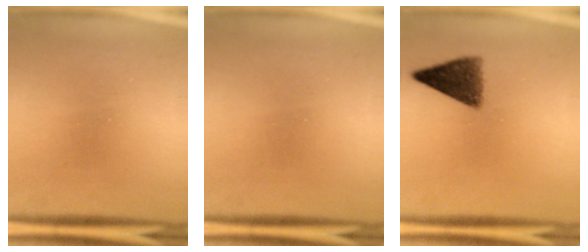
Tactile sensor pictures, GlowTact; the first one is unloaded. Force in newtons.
{"total": 0.0}
{"total": 6.8}